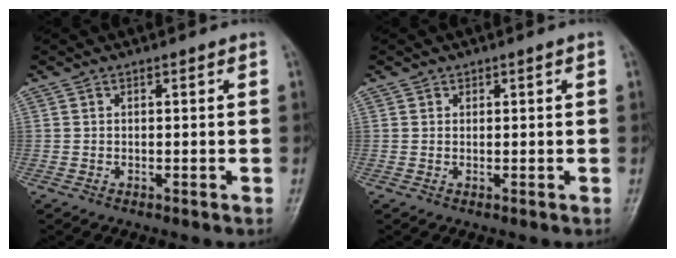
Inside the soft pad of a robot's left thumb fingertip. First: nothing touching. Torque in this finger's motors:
{"motor_torque": [0.02, 0.09, 0.14, -0.01, 0.00]}